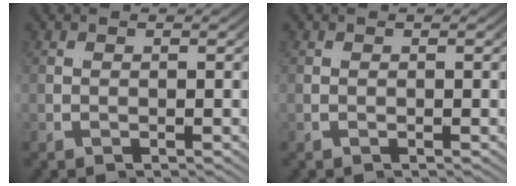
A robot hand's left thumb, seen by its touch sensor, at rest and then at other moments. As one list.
[{"total": 0.0}]